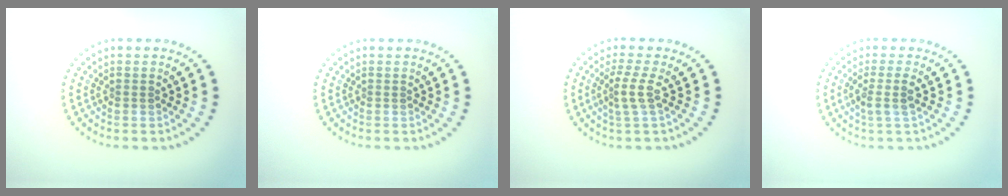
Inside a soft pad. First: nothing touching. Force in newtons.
{"total": 0.0}
{"total": 2.2, "press": 1.5, "slide": 1.6}
{"total": 1.9, "press": 1.6, "slide": 1.0}